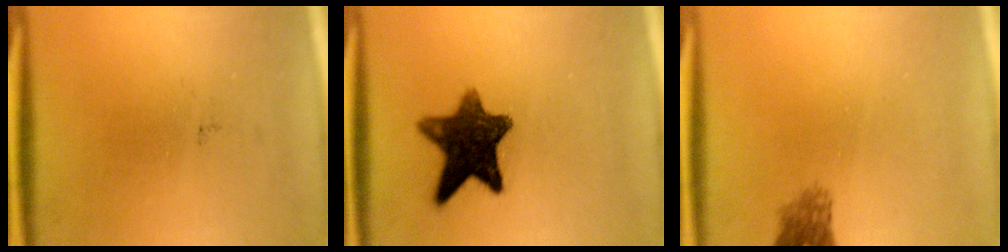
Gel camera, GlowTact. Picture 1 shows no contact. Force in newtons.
{"total": 11.1}
{"total": 2.4}